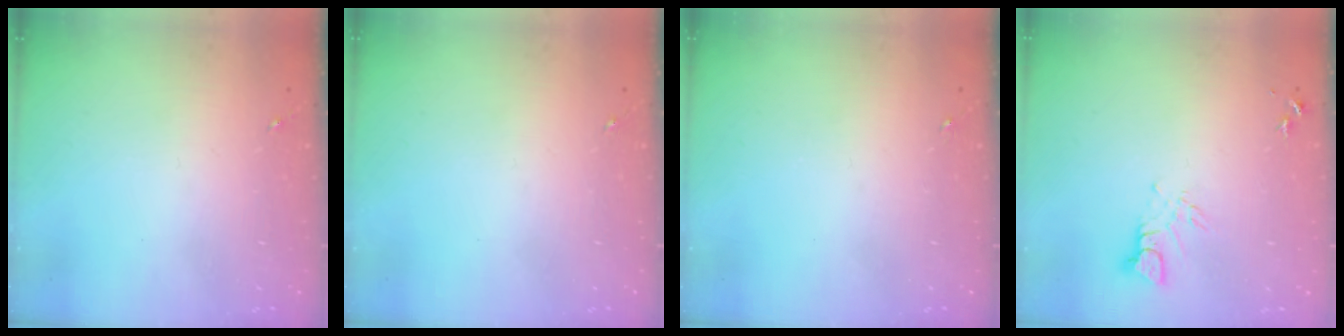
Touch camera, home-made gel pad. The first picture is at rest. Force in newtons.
{"total": 0.0}
{"total": 0.0}
{"total": 3.7, "press": 3.7, "slide": 0.4}